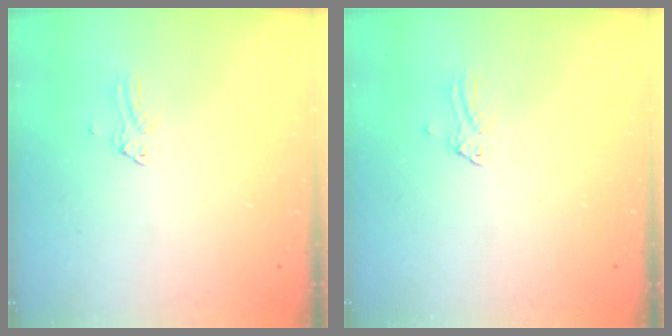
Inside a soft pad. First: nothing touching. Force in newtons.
{"total": 0.0}